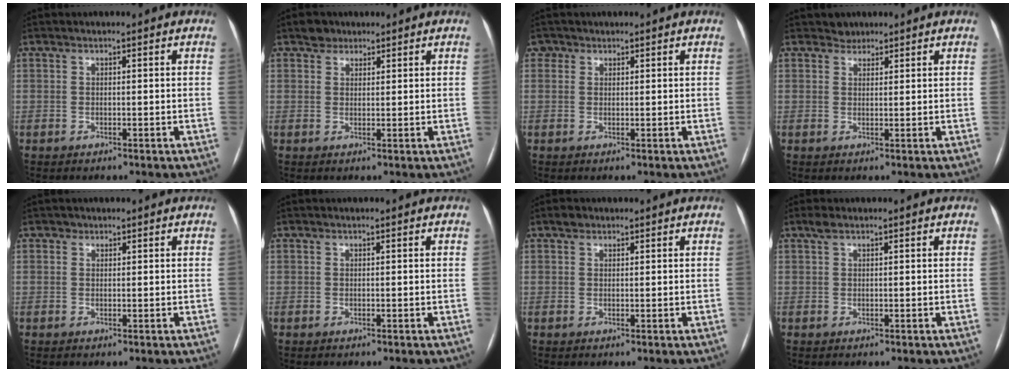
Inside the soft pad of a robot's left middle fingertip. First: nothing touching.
{"total": 2.1, "force": [1.6, 1.4, 0.2], "torque": [-0.005, 0.005, 0.025]}
{"total": 1.4, "force": [0.8, 1.2, -0.1], "torque": [0.009, 0.003, 0.010]}
{"total": 1.6, "force": [1.3, 0.8, -0.3], "torque": [0.006, 0.002, 0.019]}
{"total": 0.5, "force": [0.4, 0.4, 0.0], "torque": [0.000, -0.002, 0.006]}
{"total": 0.0}
{"total": 1.1, "force": [0.9, 0.7, 0.3], "torque": [-0.007, 0.006, 0.015]}
{"total": 1.1, "force": [0.8, 0.2, 0.7], "torque": [-0.021, 0.013, 0.020]}